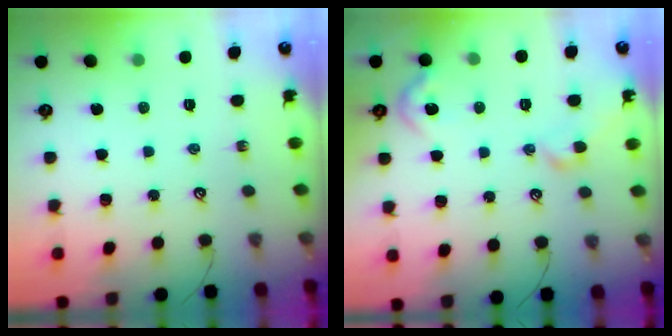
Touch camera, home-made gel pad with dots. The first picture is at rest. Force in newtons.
{"total": 5.6, "press": 5.5, "slide": 1.0}